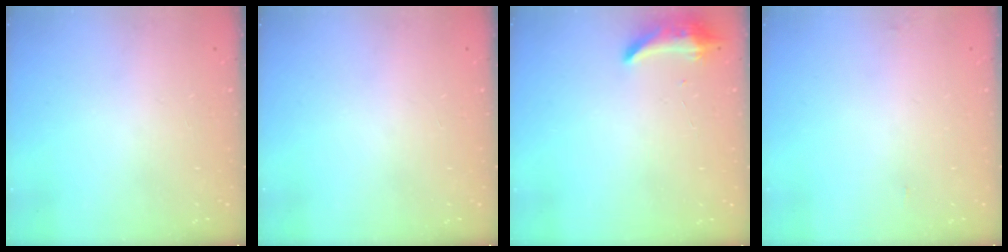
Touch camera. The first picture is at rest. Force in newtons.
{"total": 0.0}
{"total": 7.7, "press": 7.6, "slide": 0.7}
{"total": 4.1, "press": 3.8, "slide": 1.7}